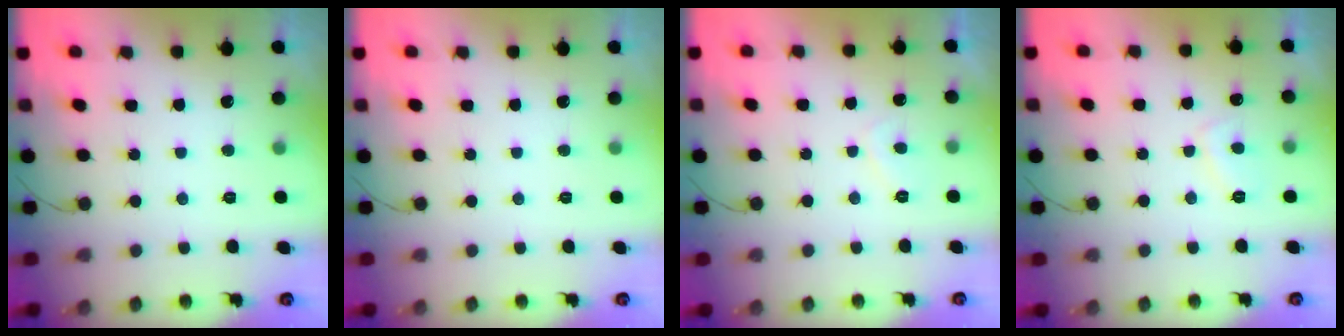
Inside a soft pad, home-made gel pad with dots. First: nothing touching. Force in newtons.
{"total": 0.0}
{"total": 2.1, "press": 2.0, "slide": 0.8}
{"total": 3.9, "press": 3.8, "slide": 0.5}